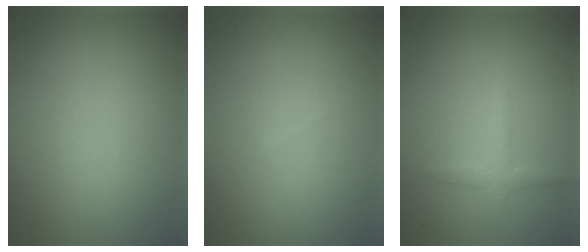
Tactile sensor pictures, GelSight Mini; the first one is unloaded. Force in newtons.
{"total": 0.0}
{"total": 1.7, "press": 1.7, "slide": 0.1}